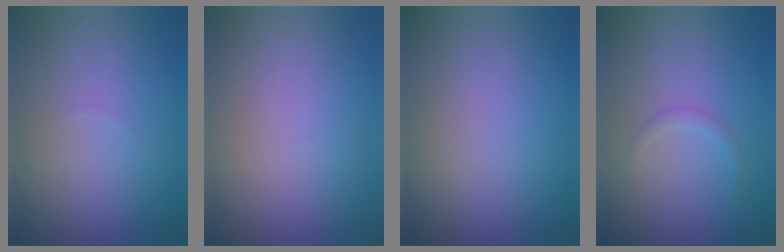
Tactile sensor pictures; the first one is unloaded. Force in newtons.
{"total": 0.0}
{"total": 0.0}
{"total": 0.9, "press": 0.9, "slide": 0.0}